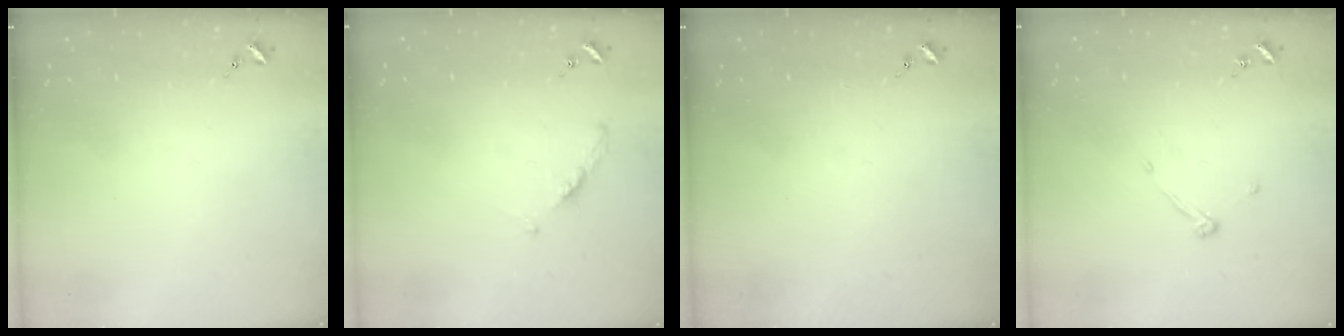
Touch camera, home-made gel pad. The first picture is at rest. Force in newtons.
{"total": 3.7, "press": 3.6, "slide": 0.4}
{"total": 0.0}
{"total": 3.9, "press": 3.9, "slide": 0.5}